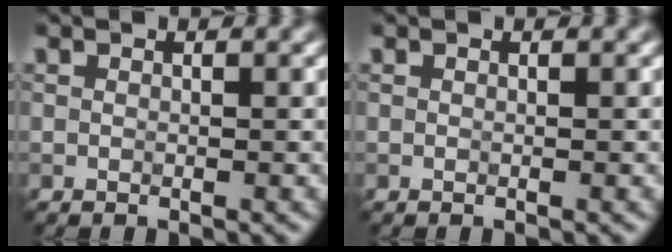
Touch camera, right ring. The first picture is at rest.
{"total": 0.0}